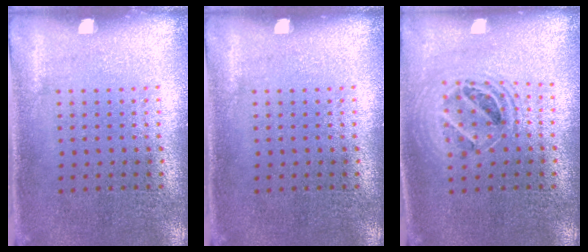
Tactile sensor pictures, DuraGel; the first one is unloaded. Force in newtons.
{"total": 0.0}
{"total": 1.4, "press": 1.3, "slide": 0.6}